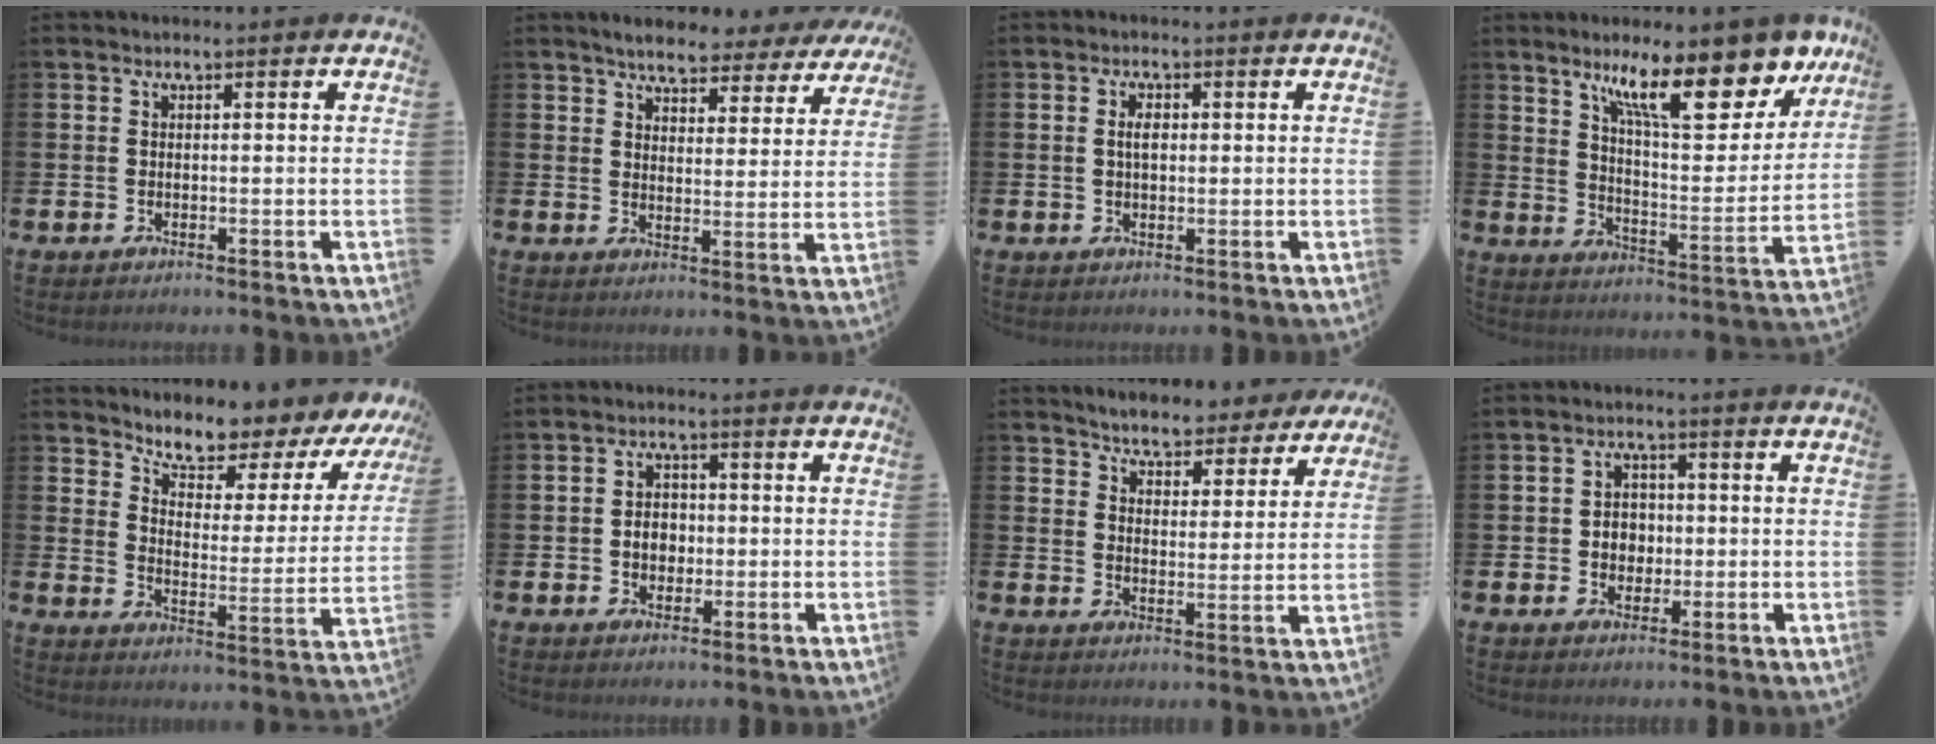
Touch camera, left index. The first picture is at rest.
{"total": 4.8, "force": [4.7, 1.0, 0.4], "torque": [-0.024, -0.028, 0.078]}
{"total": 2.0, "force": [0.5, 1.1, 1.6], "torque": [-0.012, 0.000, 0.003]}
{"total": 14.3, "force": [10.4, 4.0, 9.0], "torque": [-0.152, -0.054, 0.173]}
{"total": 6.3, "force": [6.1, 1.3, 1.3], "torque": [-0.059, -0.053, 0.099]}
{"total": 3.2, "force": [-0.3, 2.7, 1.8], "torque": [-0.023, 0.002, -0.013]}
{"total": 5.3, "force": [5.2, 0.9, 0.5], "torque": [-0.027, -0.035, 0.088]}
{"total": 3.4, "force": [0.0, 3.1, 1.4], "torque": [-0.022, 0.004, -0.008]}